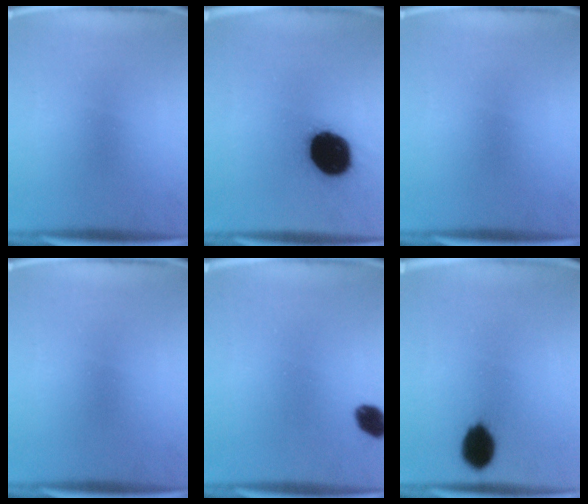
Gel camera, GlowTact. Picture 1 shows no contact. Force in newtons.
{"total": 19.6}
{"total": 0.0}
{"total": 0.0}
{"total": 4.3}
{"total": 8.9}